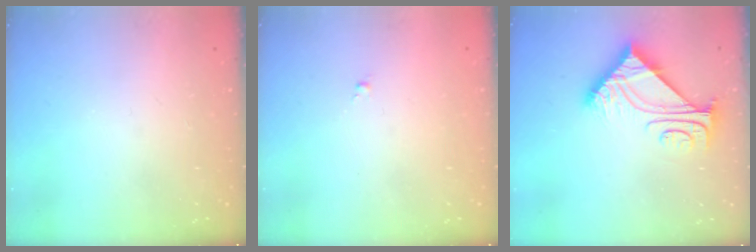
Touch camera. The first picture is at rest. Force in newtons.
{"total": 0.0}
{"total": 7.5, "press": 7.5, "slide": 0.5}